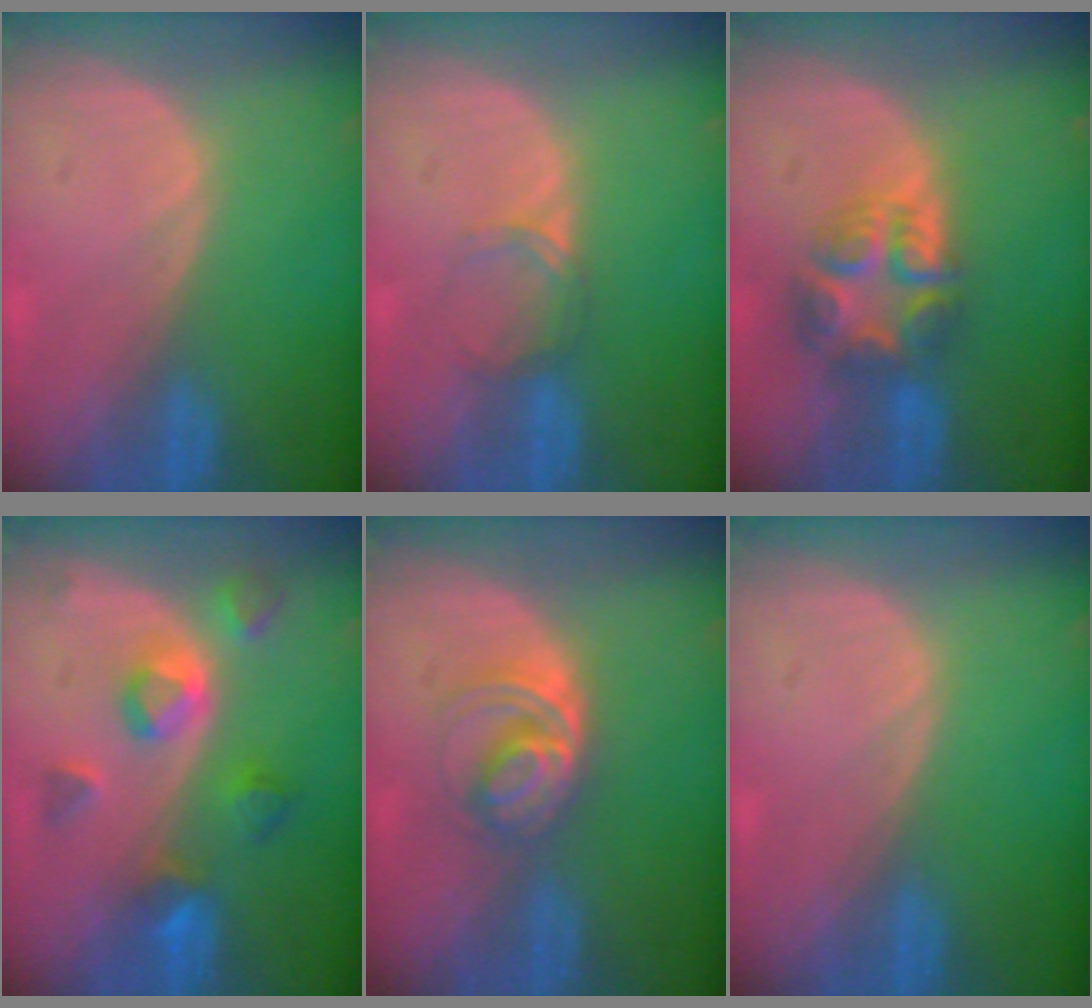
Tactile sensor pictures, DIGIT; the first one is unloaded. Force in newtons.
{"total": 2.2, "press": 2.2, "slide": 0.2}
{"total": 7.6, "press": 6.7, "slide": 3.6}
{"total": 7.6, "press": 6.8, "slide": 3.4}
{"total": 5.4, "press": 5.0, "slide": 2.1}
{"total": 0.0}